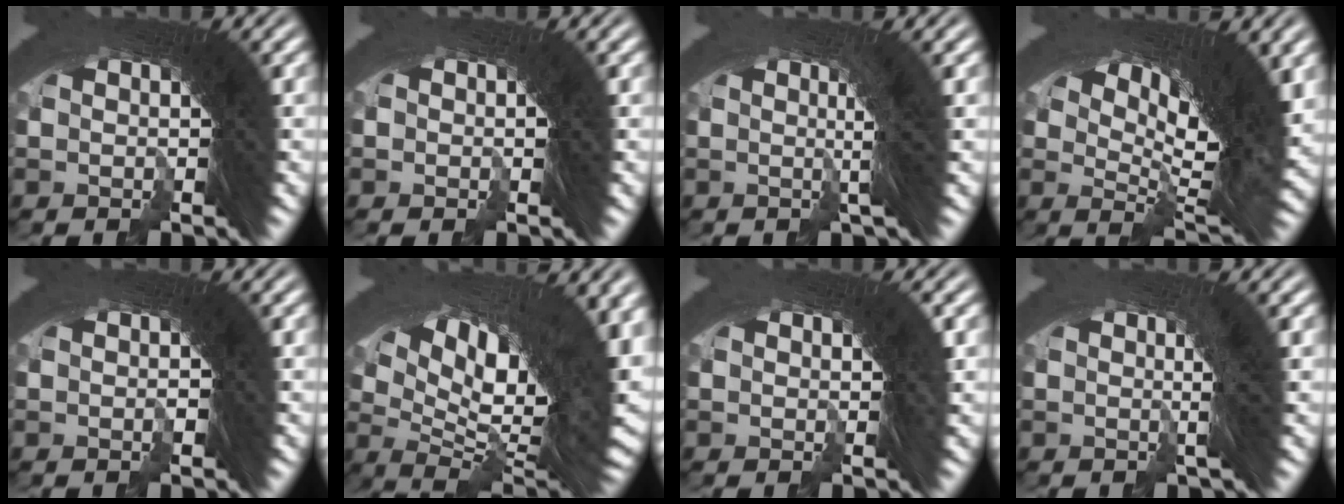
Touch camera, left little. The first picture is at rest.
{"total": 1.2, "force": [-0.7, -0.3, -0.9], "torque": [0.009, -0.006, -0.008]}
{"total": 4.1, "force": [1.4, 1.3, 3.6], "torque": [-0.051, 0.026, 0.007]}
{"total": 10.0, "force": [1.7, 4.1, 8.9], "torque": [-0.139, 0.000, 0.027]}
{"total": 1.0, "force": [0.0, 0.8, 0.6], "torque": [-0.001, 0.009, -0.004]}
{"total": 15.1, "force": [-1.1, 8.6, 12.4], "torque": [-0.200, -0.040, 0.001]}
{"total": 0.6, "force": [-0.1, 0.2, 0.6], "torque": [-0.013, 0.003, -0.003]}
{"total": 2.5, "force": [0.6, 0.6, 2.4], "torque": [-0.037, 0.016, -0.003]}